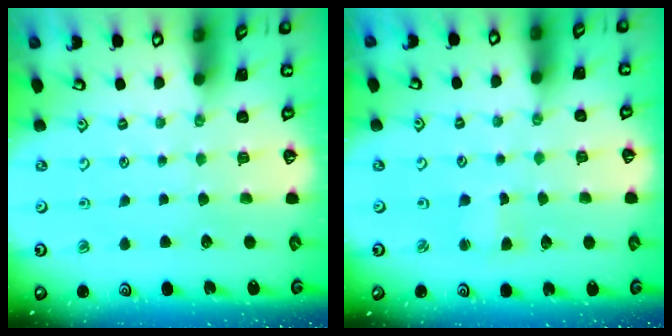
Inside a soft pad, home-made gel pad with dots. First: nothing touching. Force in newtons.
{"total": 2.3, "press": 2.3, "slide": 0.4}